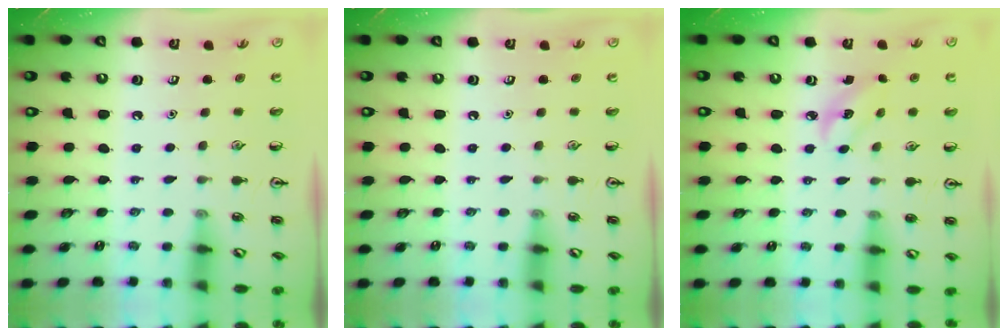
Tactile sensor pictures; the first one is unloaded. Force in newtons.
{"total": 0.0}
{"total": 2.8, "press": 2.7, "slide": 0.8}